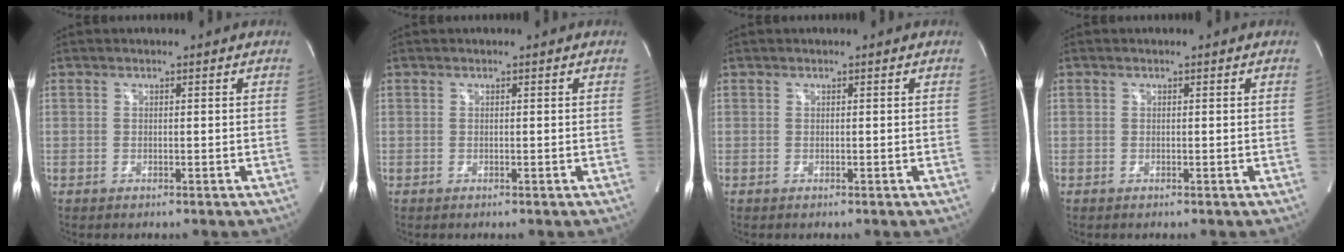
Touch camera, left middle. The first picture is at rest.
{"total": 0.0}
{"total": 0.0}
{"total": 0.0}